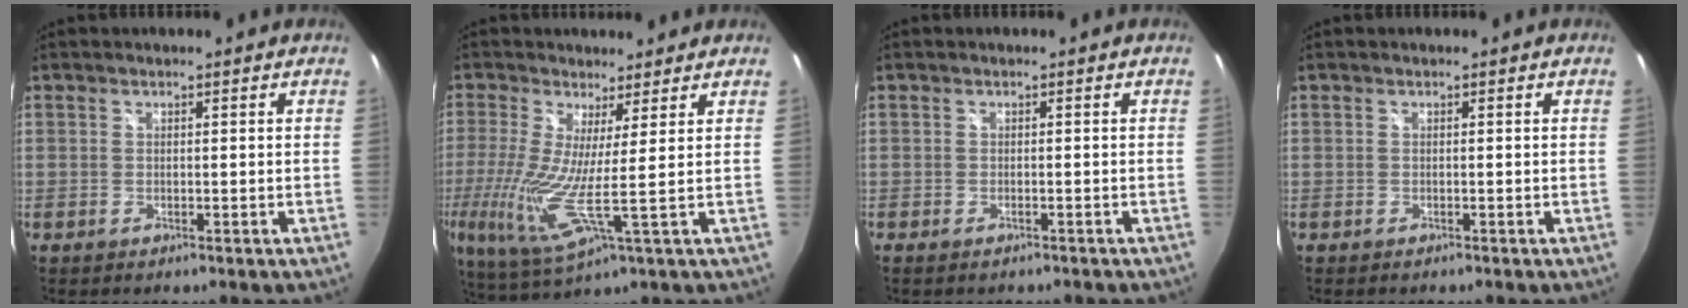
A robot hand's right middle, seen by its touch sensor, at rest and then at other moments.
{"total": 9.8, "force": [0.4, 0.5, 9.8], "torque": [-0.201, -0.025, 0.004]}
{"total": 1.7, "force": [-1.4, 0.6, 0.8], "torque": [-0.015, -0.005, -0.019]}
{"total": 0.0}